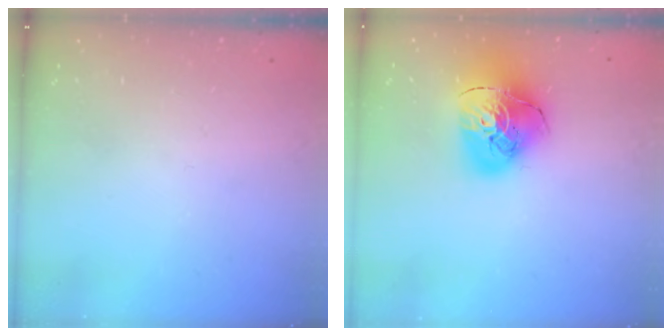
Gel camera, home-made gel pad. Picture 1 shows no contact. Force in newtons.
{"total": 18.7, "press": 18.6, "slide": 2.1}